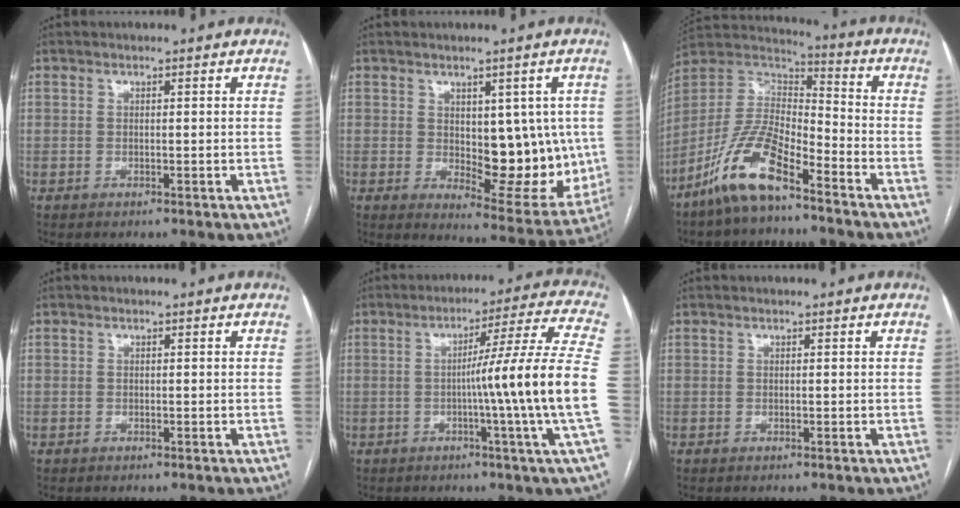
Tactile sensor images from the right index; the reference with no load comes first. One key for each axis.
{"total": 12.7, "fx": 0.3, "fy": 6.0, "fz": 11.2, "tx": -0.120, "ty": -0.002, "tz": 0.025}
{"total": 13.1, "fx": -8.8, "fy": 3.6, "fz": 9.1, "tx": -0.195, "ty": 0.010, "tz": -0.171}
{"total": 0.6, "fx": -0.2, "fy": 0.5, "fz": 0.0, "tx": 0.002, "ty": 0.006, "tz": -0.006}
{"total": 15.3, "fx": -2.3, "fy": -3.1, "fz": 14.8, "tx": -0.210, "ty": -0.005, "tz": -0.042}
{"total": 0.0}